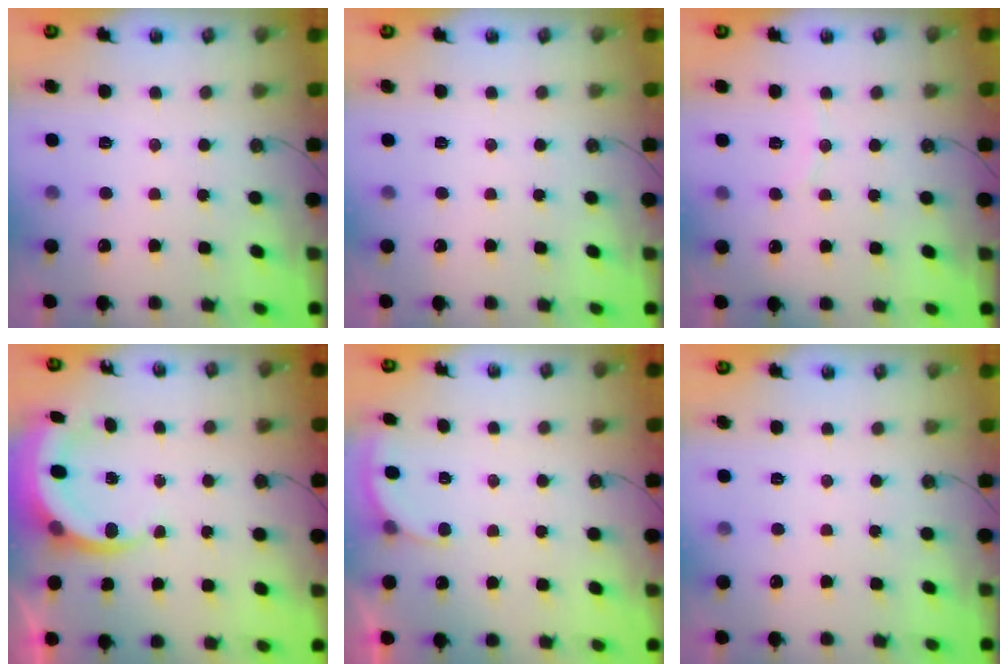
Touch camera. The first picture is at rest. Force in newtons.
{"total": 0.0}
{"total": 3.3, "press": 3.3, "slide": 0.4}
{"total": 6.4, "press": 6.3, "slide": 1.1}
{"total": 2.5, "press": 2.3, "slide": 1.1}
{"total": 0.0}